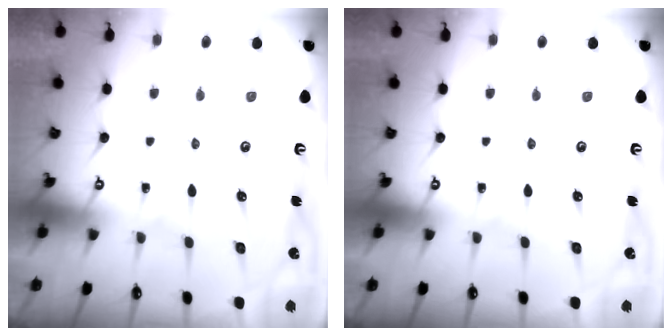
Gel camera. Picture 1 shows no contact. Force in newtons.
{"total": 0.0}